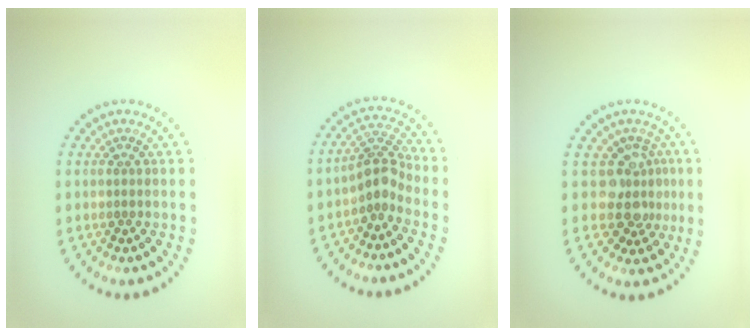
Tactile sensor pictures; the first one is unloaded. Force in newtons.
{"total": 2.9, "press": 2.2, "slide": 1.8}
{"total": 3.4, "press": 2.6, "slide": 2.2}